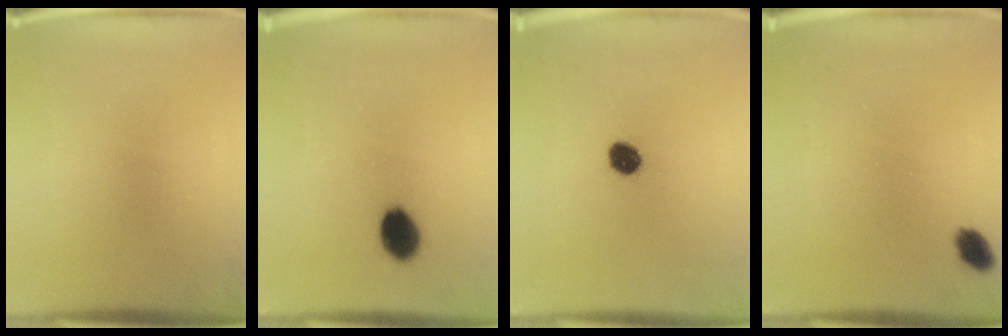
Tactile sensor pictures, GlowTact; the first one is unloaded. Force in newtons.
{"total": 6.7}
{"total": 5.5}
{"total": 2.8}